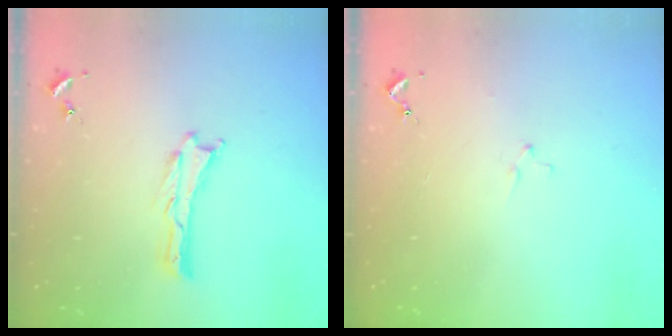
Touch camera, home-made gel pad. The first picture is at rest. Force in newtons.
{"total": 0.8, "press": 0.8, "slide": 0.2}